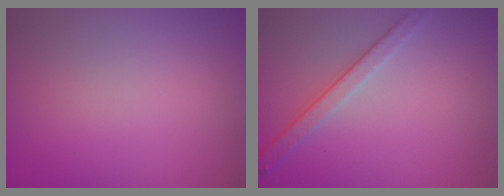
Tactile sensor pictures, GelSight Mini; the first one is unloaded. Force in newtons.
{"total": 2.8, "press": 2.6, "slide": 1.1}